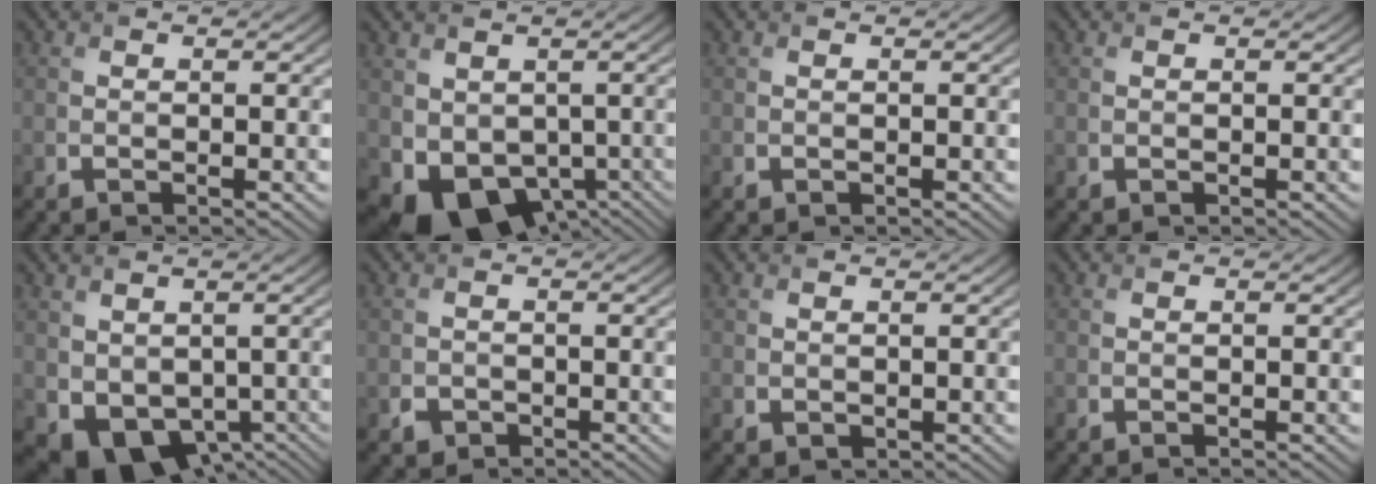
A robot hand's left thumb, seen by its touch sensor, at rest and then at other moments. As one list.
[{"total": 7.3, "force": [-1.4, 5.7, 4.3], "torque": [-0.081, -0.035, -0.011]}, {"total": 0.0}, {"total": 0.0}, {"total": 6.4, "force": [-0.6, 5.1, 3.9], "torque": [-0.079, -0.037, 0.004]}, {"total": 1.6, "force": [-0.8, 1.4, 0.4], "torque": [-0.004, -0.006, -0.017]}, {"total": 0.7, "force": [0.3, 0.6, 0.1], "torque": [-0.006, -0.006, 0.009]}, {"total": 0.0}]